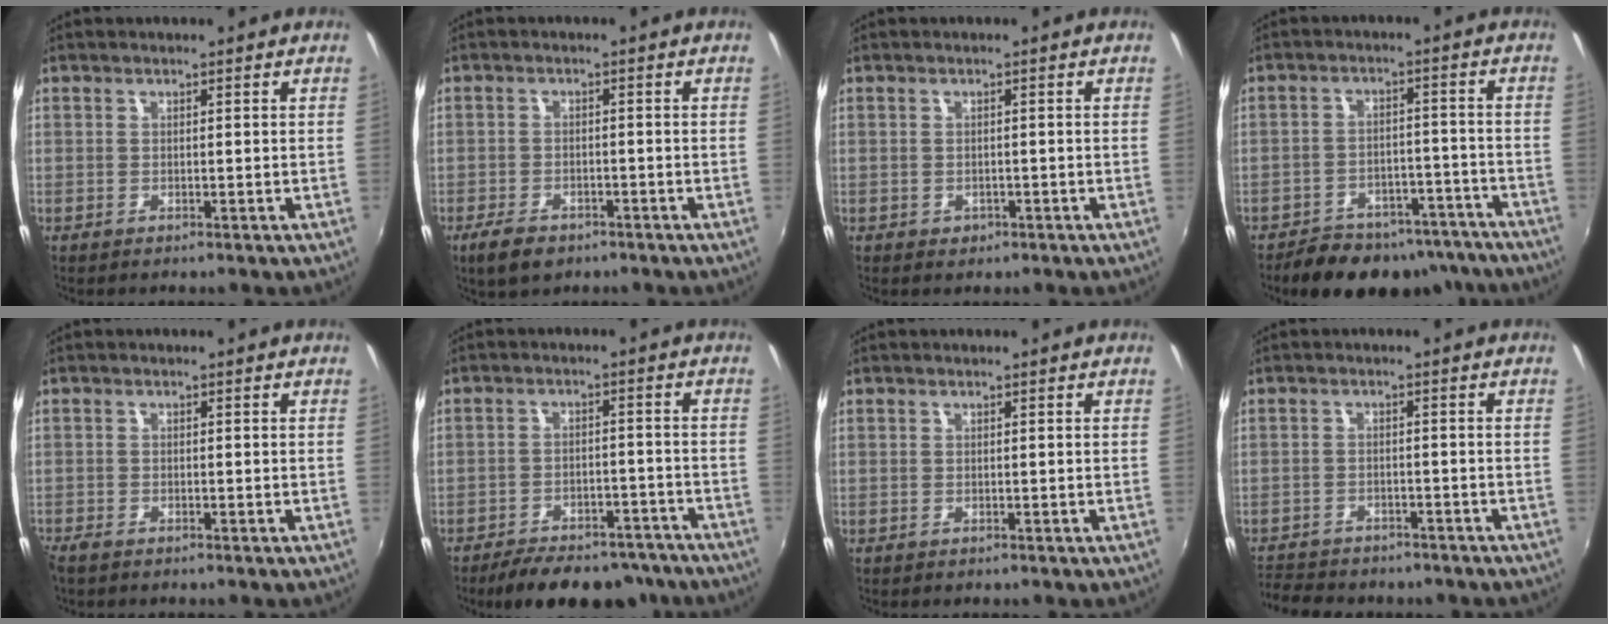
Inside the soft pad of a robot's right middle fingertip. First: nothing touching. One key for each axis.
{"total": 5.7, "fx": -3.9, "fy": 2.8, "fz": 3.0, "tx": -0.081, "ty": -0.013, "tz": -0.066}
{"total": 1.5, "fx": -0.6, "fy": 1.2, "fz": 0.6, "tx": -0.011, "ty": -0.002, "tz": -0.005}
{"total": 17.1, "fx": -14.1, "fy": 7.5, "fz": 6.1, "tx": -0.125, "ty": 0.022, "tz": -0.171}
{"total": 2.2, "fx": -1.9, "fy": 0.7, "fz": 0.8, "tx": -0.020, "ty": -0.011, "tz": -0.039}
{"total": 16.3, "fx": -13.6, "fy": 6.1, "fz": 6.6, "tx": -0.132, "ty": 0.009, "tz": -0.170}
{"total": 0.0}
{"total": 10.4, "fx": -9.0, "fy": 4.0, "fz": 3.5, "tx": -0.099, "ty": -0.013, "tz": -0.138}